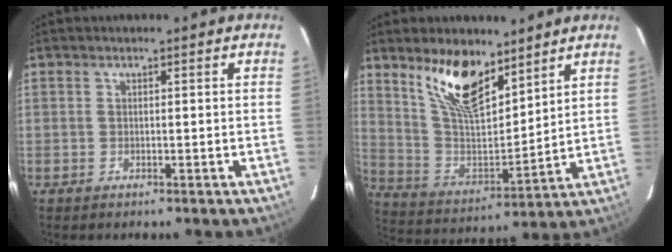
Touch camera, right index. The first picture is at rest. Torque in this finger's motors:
{"motor_torque": [1.03, 1.02, 0.32, 0.14]}